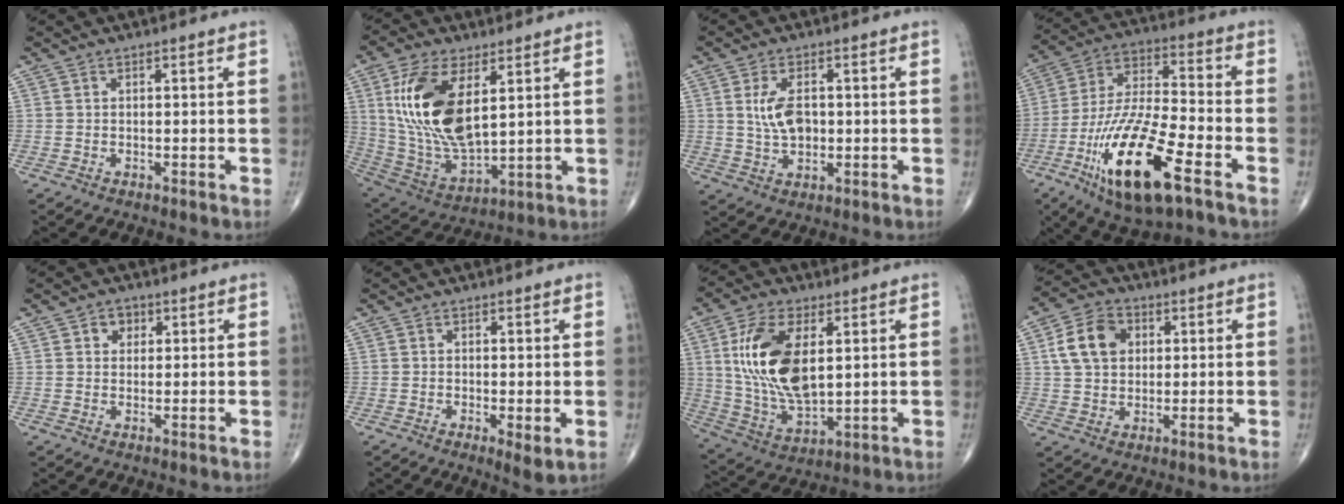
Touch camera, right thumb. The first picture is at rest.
{"total": 18.9, "force": [5.3, 9.0, 15.8], "torque": [-0.311, -0.026, 0.113]}
{"total": 6.3, "force": [0.7, 3.7, 5.1], "torque": [-0.092, -0.003, 0.017]}
{"total": 21.3, "force": [-9.9, 6.0, 17.8], "torque": [-0.371, 0.025, -0.176]}
{"total": 2.9, "force": [1.2, 2.3, 1.2], "torque": [0.001, -0.002, 0.014]}
{"total": 3.3, "force": [-0.6, 0.8, 3.1], "torque": [-0.057, -0.014, -0.012]}
{"total": 17.2, "force": [3.8, 8.6, 14.3], "torque": [-0.274, -0.017, 0.081]}
{"total": 9.7, "force": [2.5, 7.2, 6.0], "torque": [-0.094, 0.007, 0.040]}